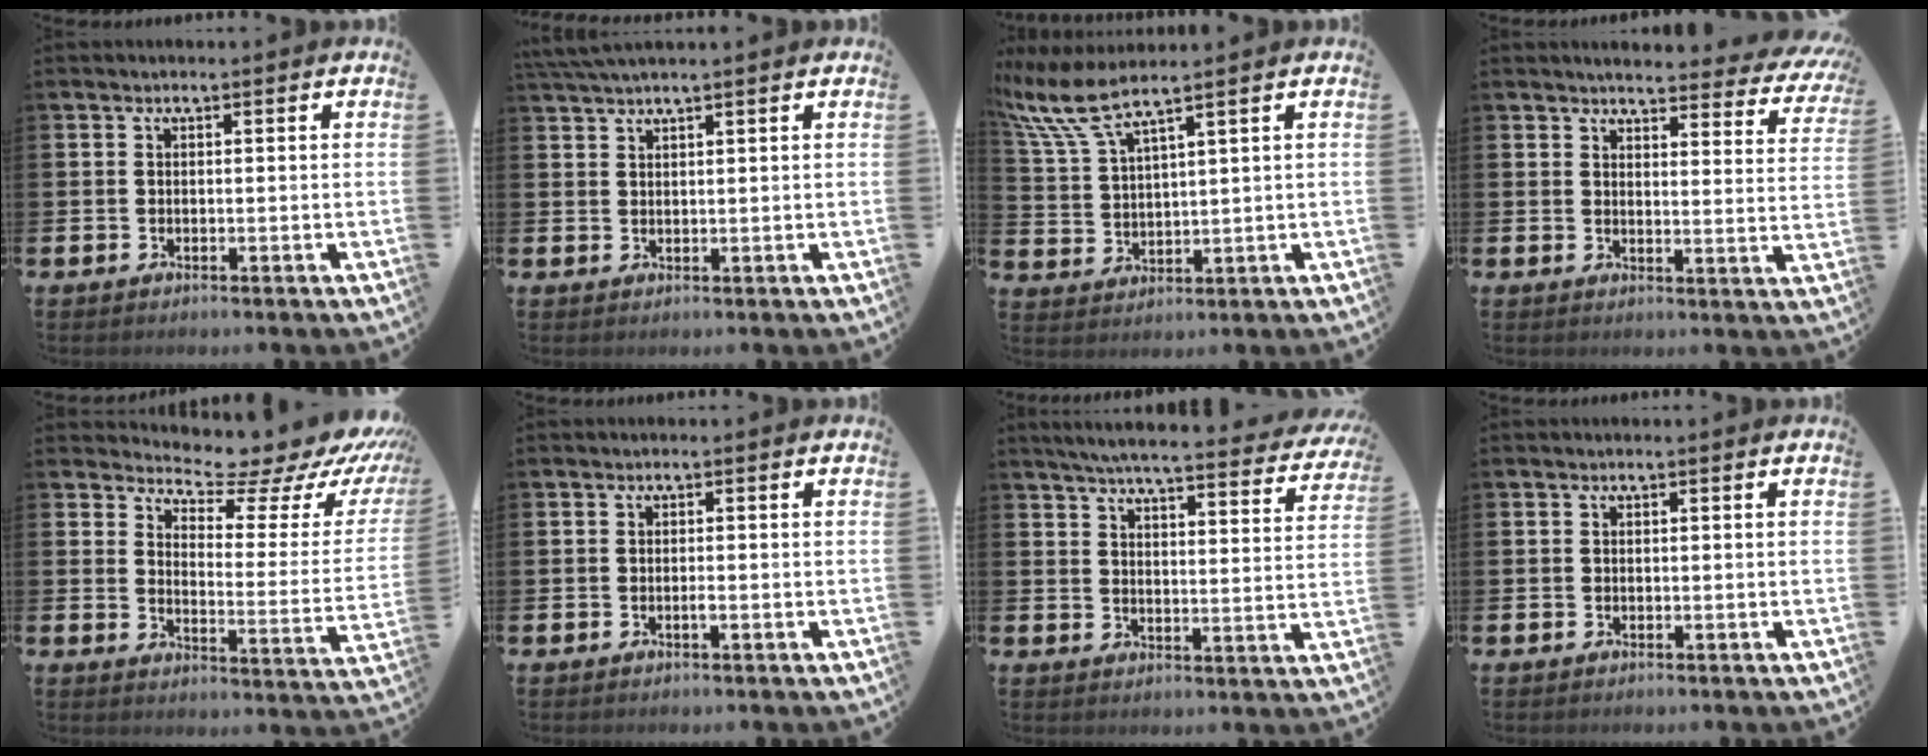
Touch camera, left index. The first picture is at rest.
{"total": 2.6, "force": [2.3, -0.1, 1.1], "torque": [-0.033, -0.001, 0.045]}
{"total": 7.7, "force": [6.3, 1.1, 4.2], "torque": [-0.109, -0.014, 0.113]}
{"total": 3.6, "force": [3.5, 0.7, 0.8], "torque": [-0.023, -0.032, 0.055]}
{"total": 7.1, "force": [6.6, 1.7, 2.2], "torque": [-0.051, -0.058, 0.104]}
{"total": 0.5, "force": [-0.3, 0.1, 0.4], "torque": [-0.015, -0.001, -0.004]}
{"total": 5.6, "force": [5.2, 0.4, 2.0], "torque": [-0.057, -0.037, 0.087]}
{"total": 0.0}